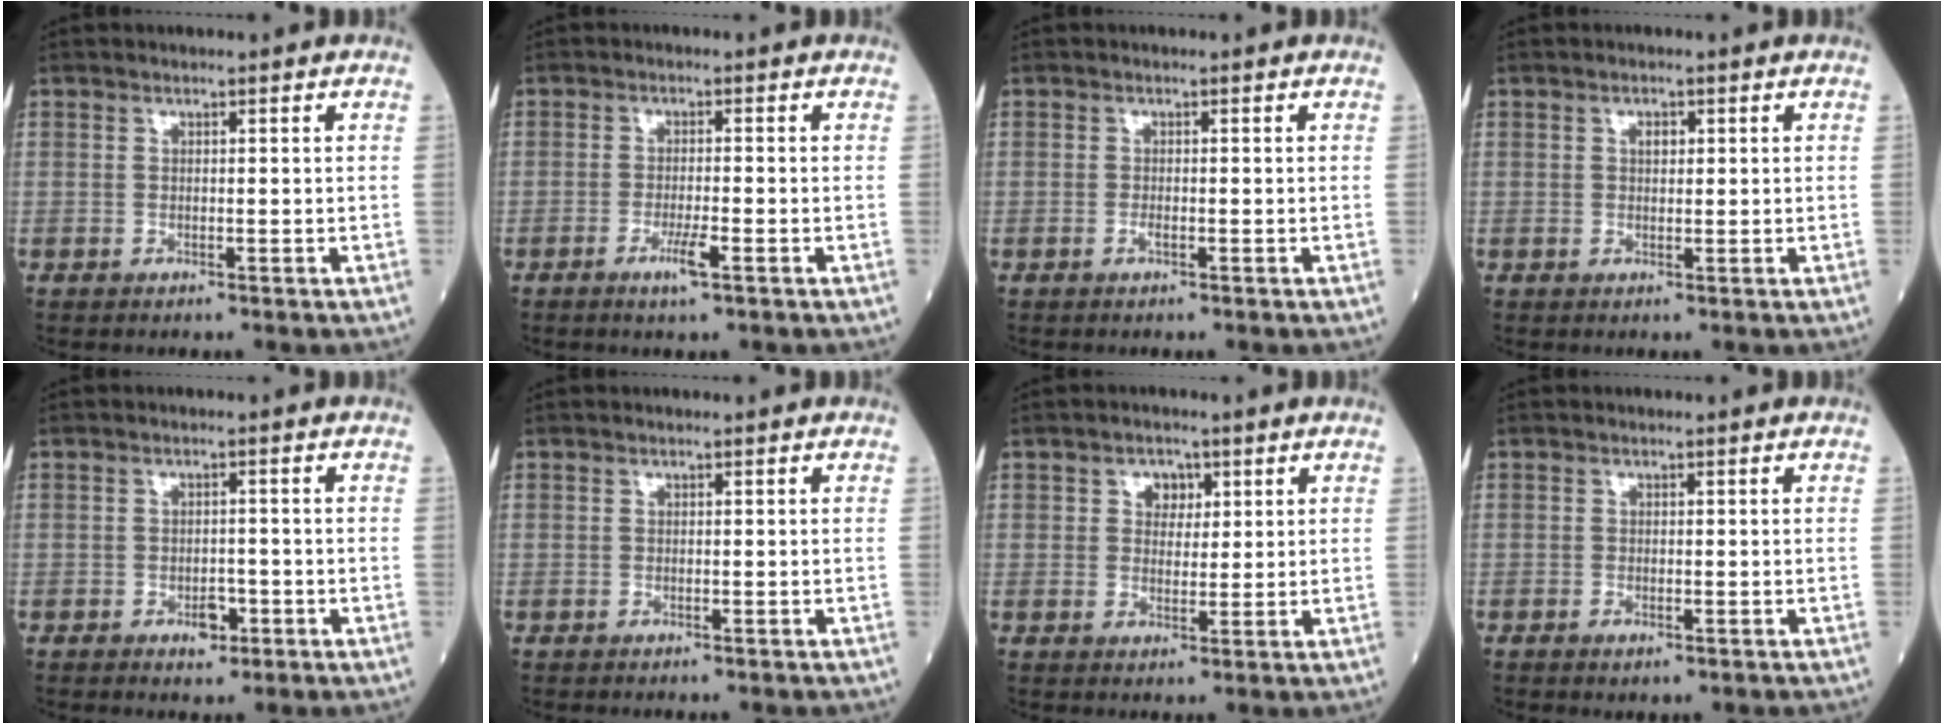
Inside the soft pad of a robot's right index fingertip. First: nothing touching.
{"total": 3.0, "force": [-1.5, 0.1, 2.6], "torque": [-0.052, -0.005, -0.025]}
{"total": 0.6, "force": [-0.3, 0.1, 0.5], "torque": [-0.013, 0.000, -0.005]}
{"total": 1.4, "force": [0.5, 0.8, 1.1], "torque": [-0.017, 0.000, 0.008]}
{"total": 2.5, "force": [-1.2, 1.5, 1.6], "torque": [-0.020, 0.005, -0.010]}
{"total": 0.0}
{"total": 3.2, "force": [1.4, 2.4, 1.7], "torque": [-0.021, 0.006, 0.021]}
{"total": 1.4, "force": [-0.7, 0.6, 1.1], "torque": [-0.018, -0.002, -0.005]}